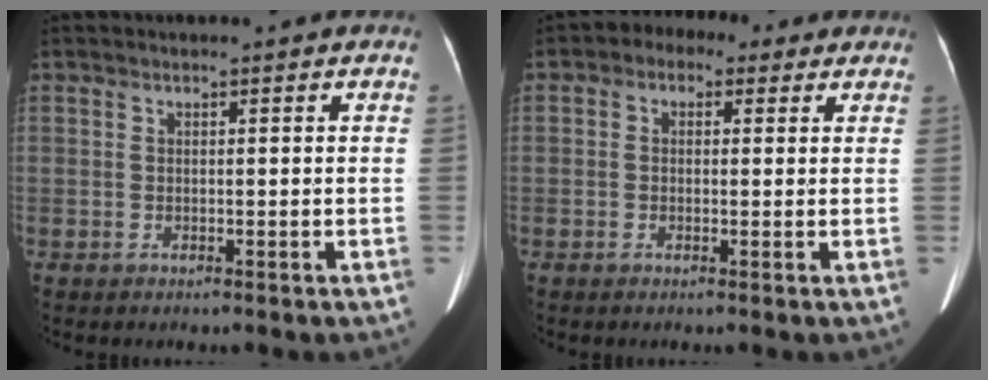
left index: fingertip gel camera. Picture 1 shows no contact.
{"total": 4.7, "force": [2.1, 3.4, 2.5], "torque": [-0.035, 0.038, 0.025]}